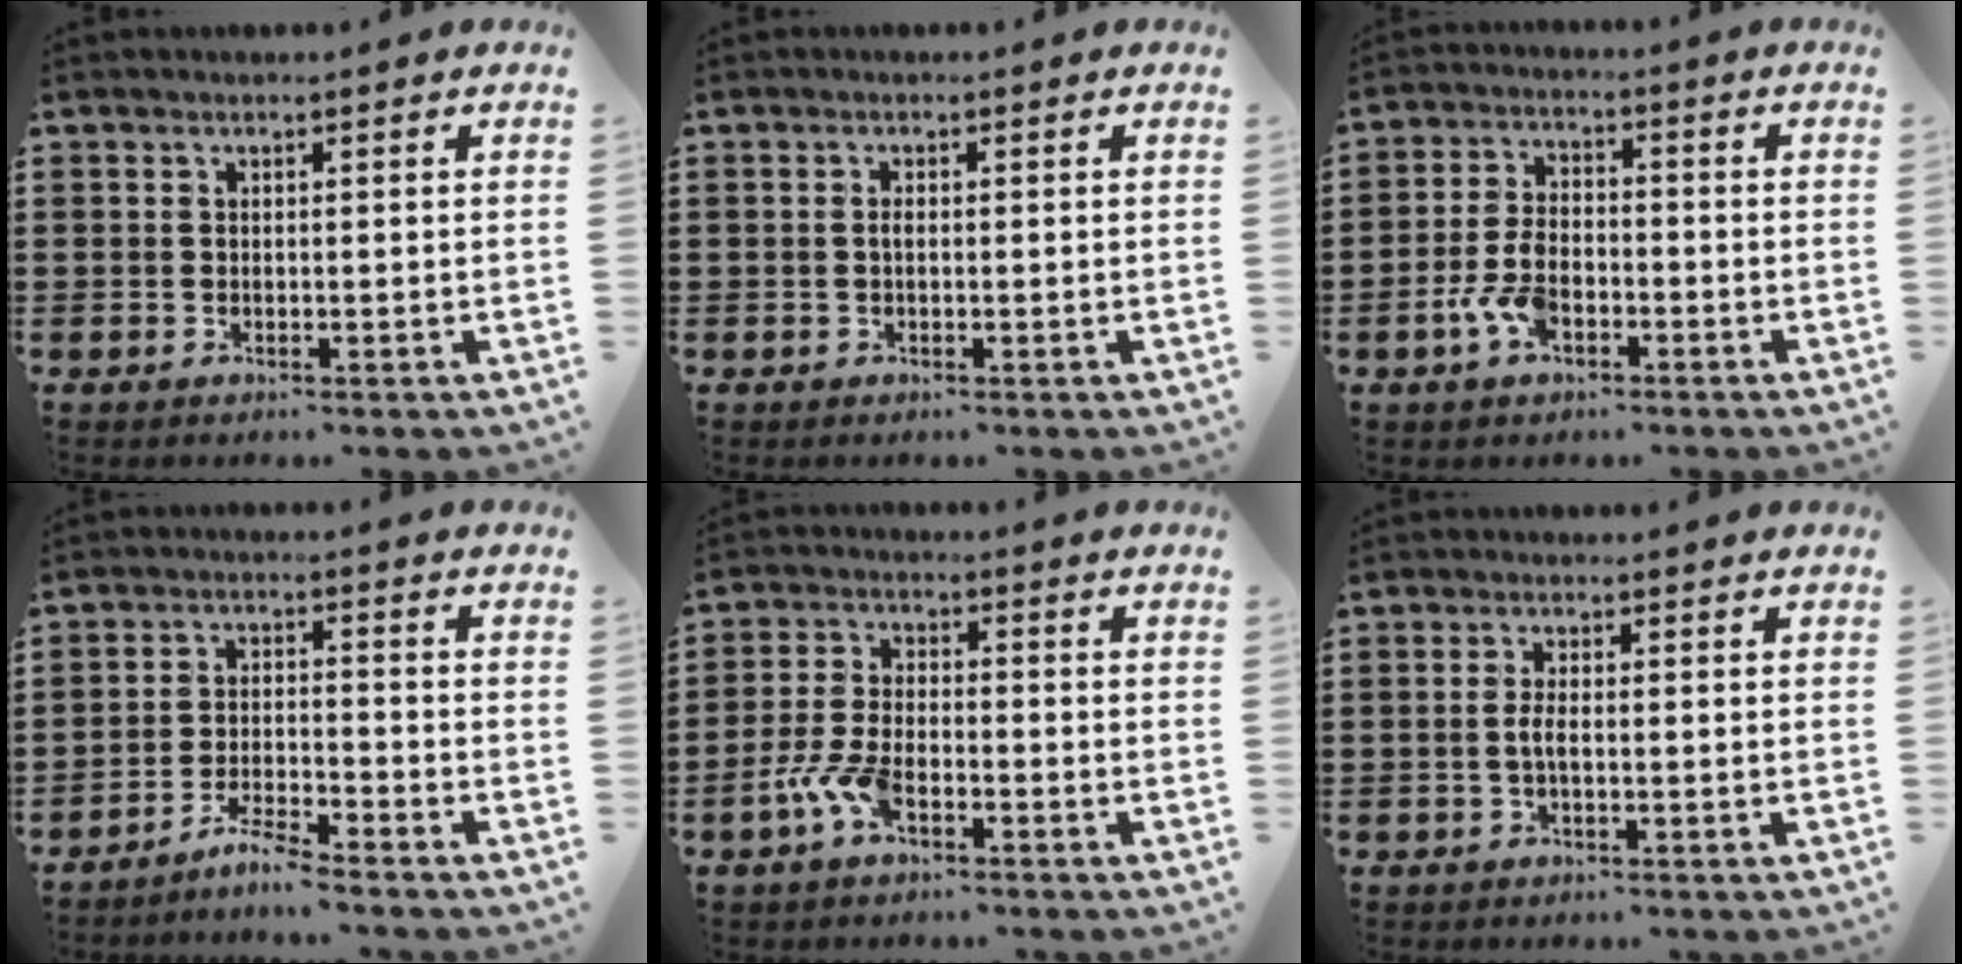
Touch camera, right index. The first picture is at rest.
{"total": 0.9, "force": [-0.1, 0.3, 0.8], "torque": [-0.018, -0.001, -0.003]}
{"total": 6.1, "force": [-2.7, 3.3, 4.4], "torque": [-0.107, 0.001, -0.055]}
{"total": 3.9, "force": [-3.8, -0.2, 1.0], "torque": [-0.027, 0.004, -0.077]}
{"total": 6.0, "force": [-3.2, 2.4, 4.6], "torque": [-0.115, -0.004, -0.065]}
{"total": 2.1, "force": [-0.5, 0.5, 2.0], "torque": [-0.051, -0.005, -0.014]}